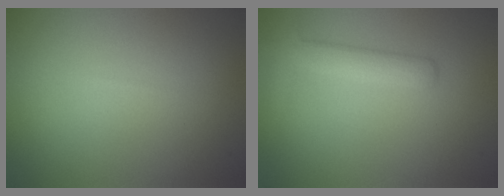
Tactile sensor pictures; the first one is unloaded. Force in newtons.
{"total": 2.8, "press": 2.8, "slide": 0.1}